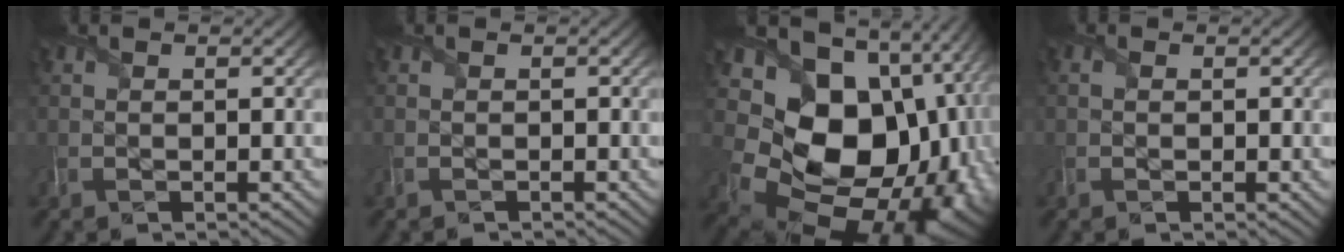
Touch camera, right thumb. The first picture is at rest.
{"total": 0.6, "force": [-0.5, 0.2, -0.3], "torque": [0.005, -0.002, -0.012]}
{"total": 19.8, "force": [-0.4, 15.1, 12.8], "torque": [-0.234, -0.055, 0.043]}
{"total": 0.7, "force": [-0.2, 0.6, 0.3], "torque": [-0.003, -0.003, -0.002]}